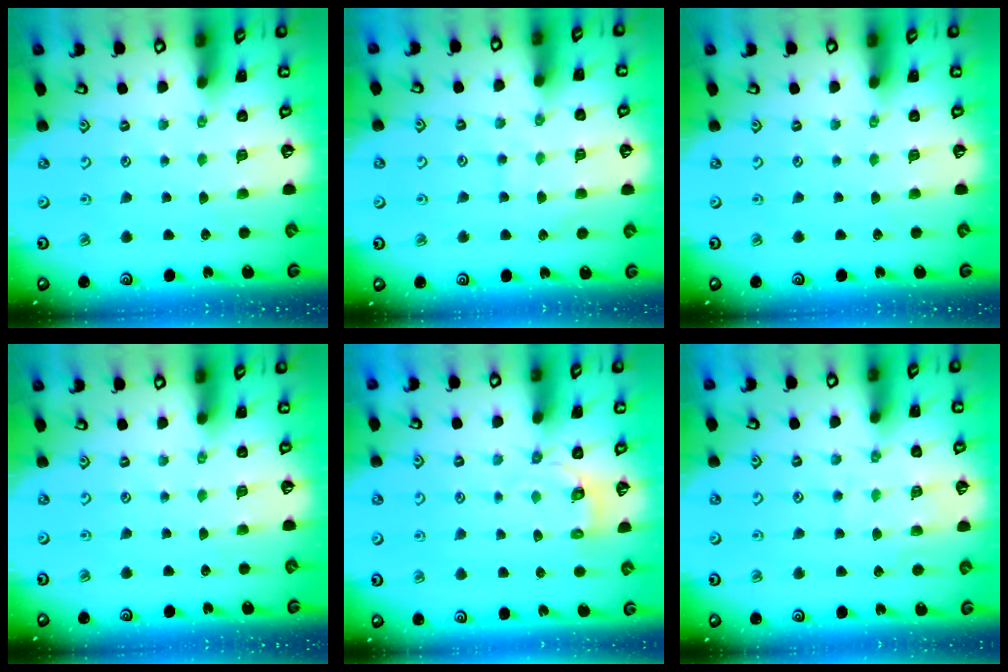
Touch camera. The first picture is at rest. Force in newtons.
{"total": 6.7, "press": 6.6, "slide": 0.6}
{"total": 0.0}
{"total": 0.0}
{"total": 3.3, "press": 1.9, "slide": 2.7}
{"total": 6.5, "press": 6.5, "slide": 0.7}